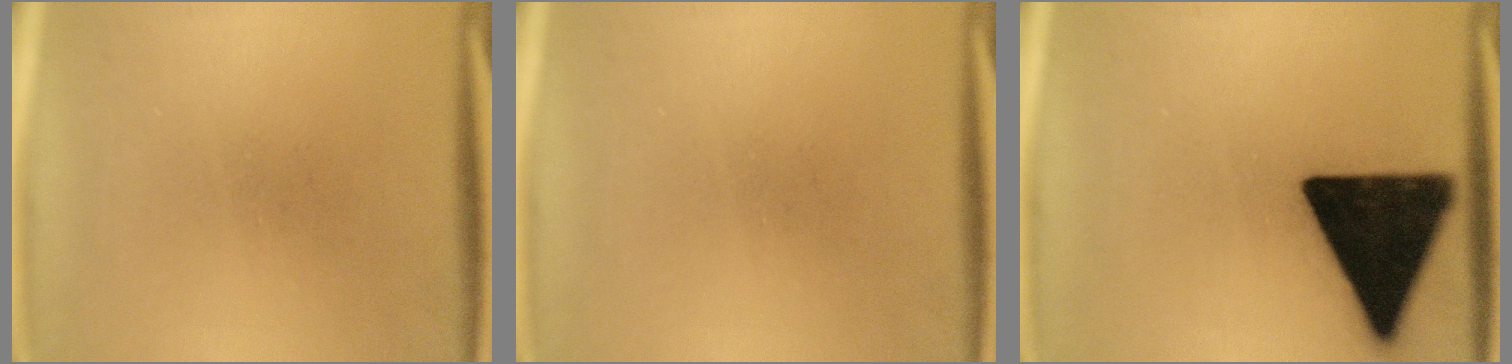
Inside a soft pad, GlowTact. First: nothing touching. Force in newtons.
{"total": 0.0}
{"total": 19.9}